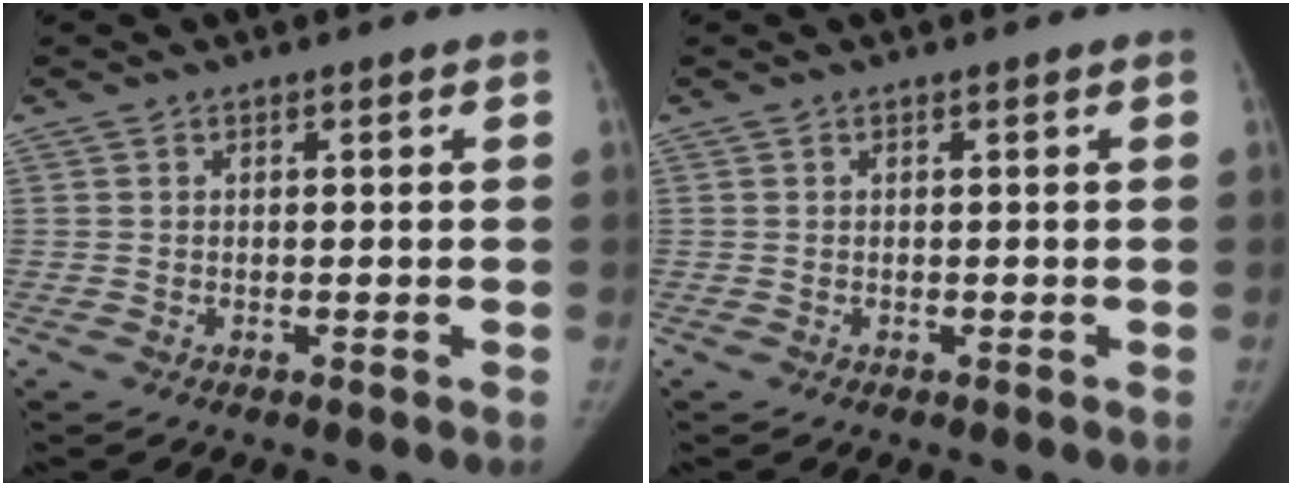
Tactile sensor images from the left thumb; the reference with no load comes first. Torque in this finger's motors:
{"motor_torque": [0.02, -0.01, 0.04, -0.01, 0.03]}